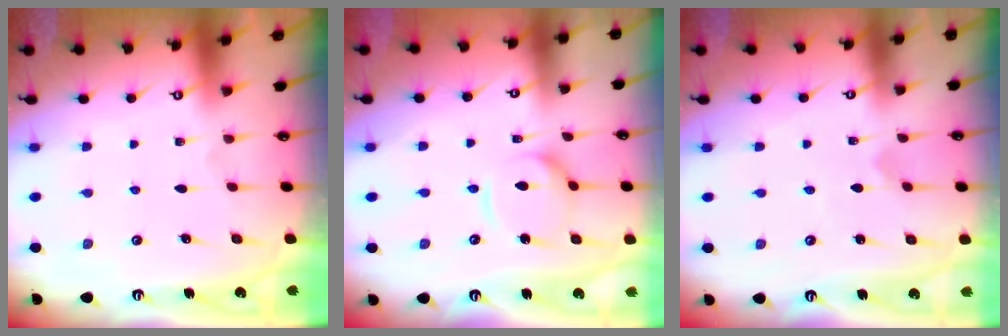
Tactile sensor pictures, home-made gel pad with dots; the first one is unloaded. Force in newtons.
{"total": 8.2, "press": 8.2, "slide": 0.8}
{"total": 0.8, "press": 0.8, "slide": 0.0}